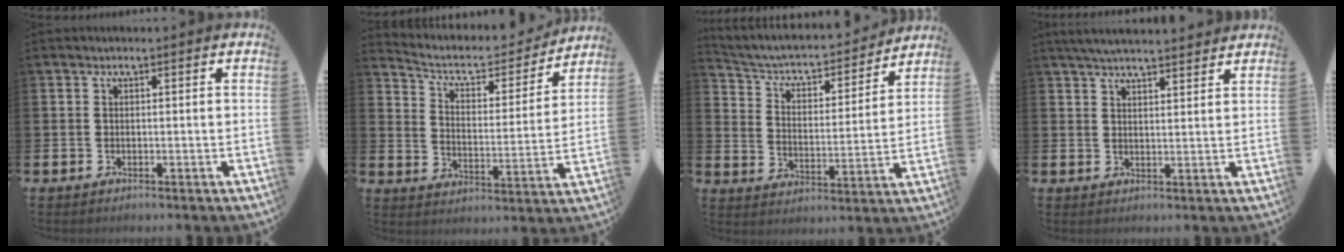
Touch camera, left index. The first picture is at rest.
{"total": 6.3, "force": [5.5, 2.3, 2.0], "torque": [-0.066, -0.041, 0.087]}
{"total": 5.1, "force": [4.5, 1.9, 1.5], "torque": [-0.062, -0.037, 0.068]}
{"total": 4.3, "force": [4.2, 0.4, 1.1], "torque": [-0.029, -0.012, 0.076]}